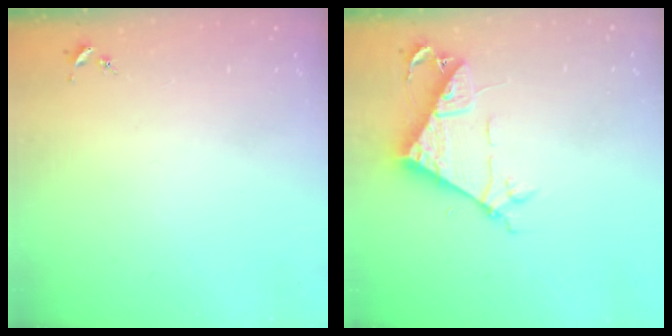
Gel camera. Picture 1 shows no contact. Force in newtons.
{"total": 8.1, "press": 8.0, "slide": 0.7}